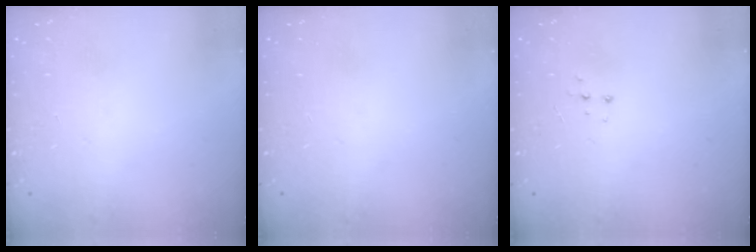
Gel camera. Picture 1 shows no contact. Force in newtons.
{"total": 0.0}
{"total": 4.2, "press": 4.2, "slide": 0.5}